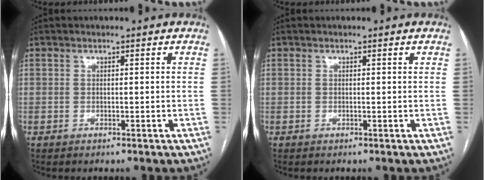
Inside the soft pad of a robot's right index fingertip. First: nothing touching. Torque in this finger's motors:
{"motor_torque": [-0.17, -0.04, -0.01, -0.01]}